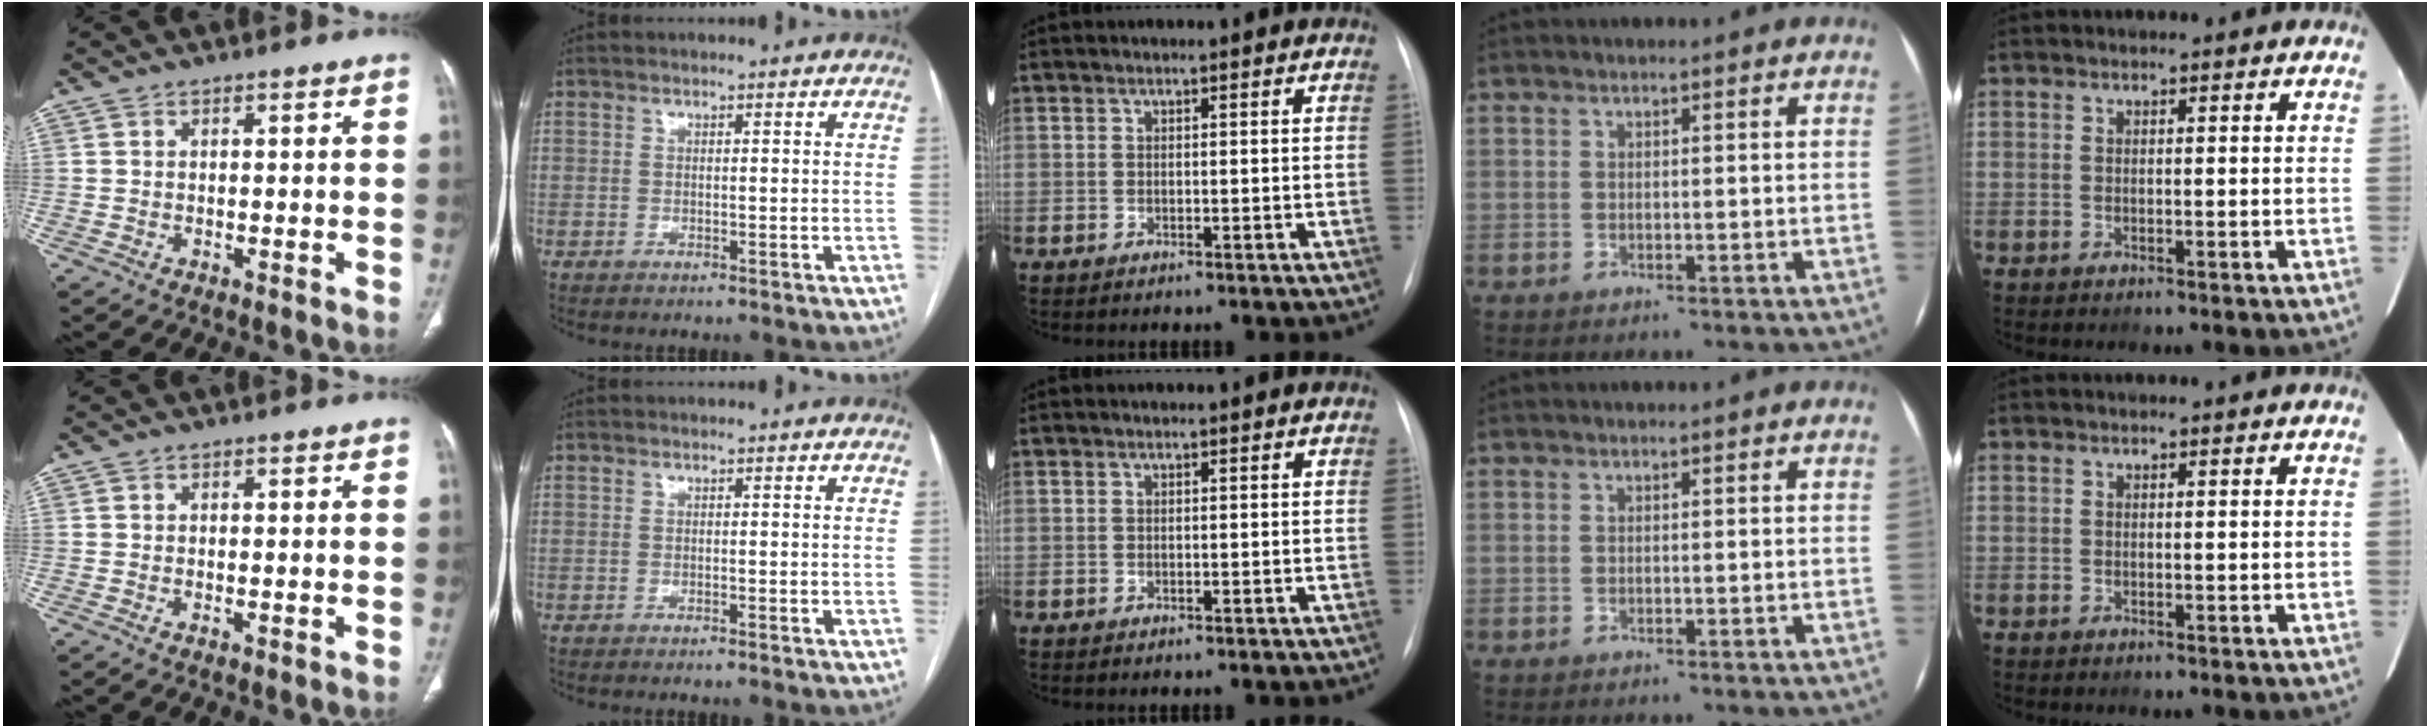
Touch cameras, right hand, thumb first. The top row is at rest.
{"thumb": {"total": 0.6, "force": [-0.1, 0.2, 0.5], "torque": [-0.013, -0.003, -0.004]}, "index": {"total": 0.8, "force": [-0.6, -0.3, 0.4], "torque": [-0.004, 0.002, -0.012]}}